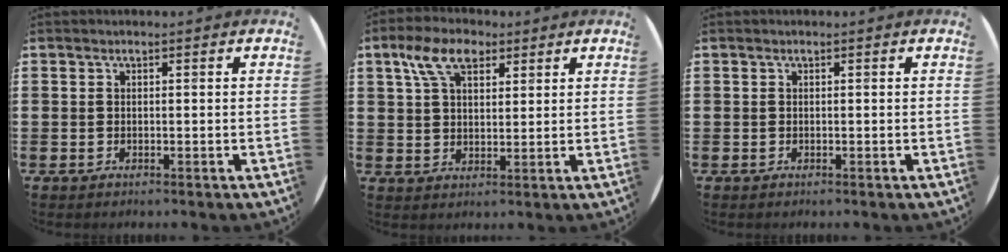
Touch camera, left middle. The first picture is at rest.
{"total": 7.0, "force": [4.2, 3.9, 4.1], "torque": [-0.084, 0.014, 0.075]}
{"total": 0.0}